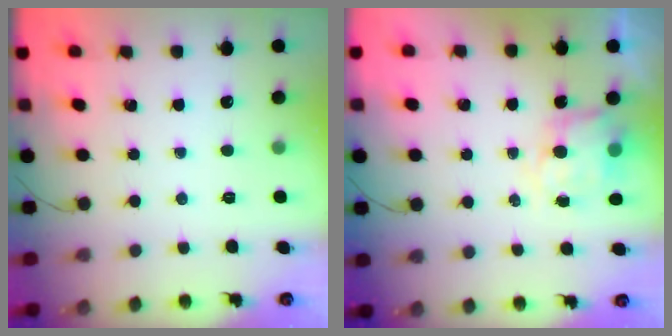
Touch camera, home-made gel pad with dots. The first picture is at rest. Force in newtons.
{"total": 8.5, "press": 8.4, "slide": 1.0}